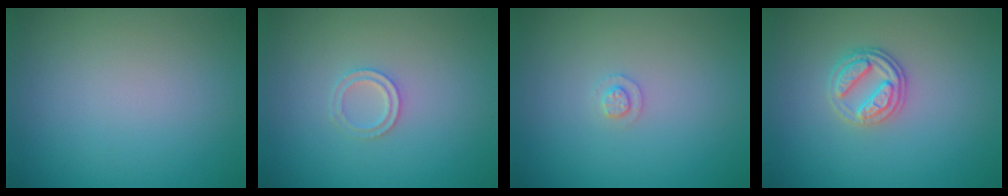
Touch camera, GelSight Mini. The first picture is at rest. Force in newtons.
{"total": 1.4, "press": 1.4, "slide": 0.3}
{"total": 1.0, "press": 1.0, "slide": 0.2}
{"total": 2.7, "press": 2.6, "slide": 0.8}